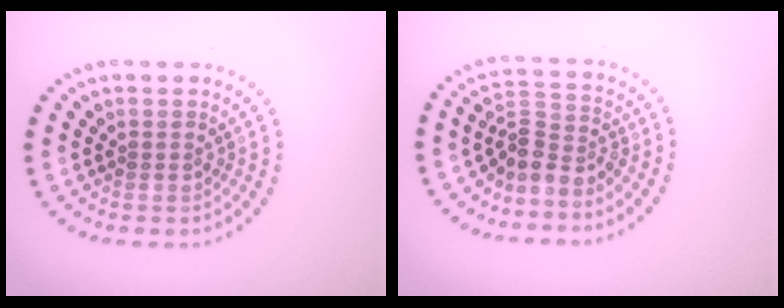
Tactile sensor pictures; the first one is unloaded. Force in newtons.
{"total": 3.0, "press": 2.2, "slide": 2.1}